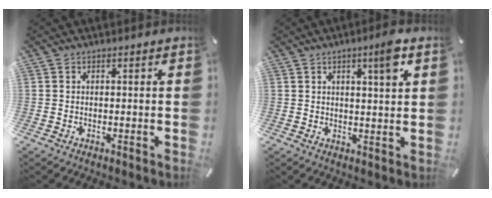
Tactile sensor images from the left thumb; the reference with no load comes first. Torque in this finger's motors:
{"motor_torque": [0.36, 0.10, 0.09, 0.08, 0.05]}